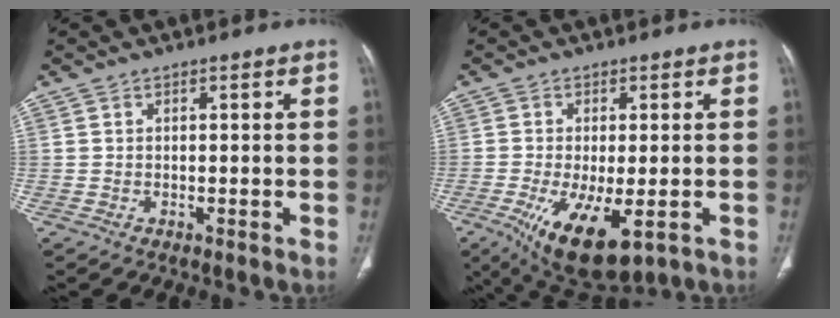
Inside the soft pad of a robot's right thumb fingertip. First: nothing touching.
{"total": 13.0, "force": [-5.0, 5.1, 10.9], "torque": [-0.195, -0.019, -0.066]}